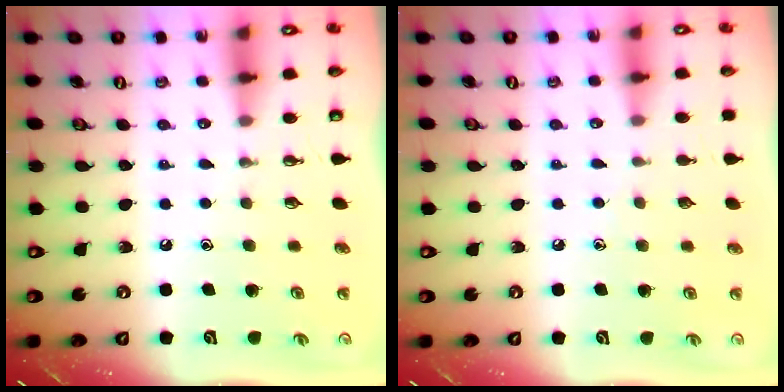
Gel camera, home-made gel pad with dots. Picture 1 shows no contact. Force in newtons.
{"total": 3.3, "press": 3.2, "slide": 0.4}